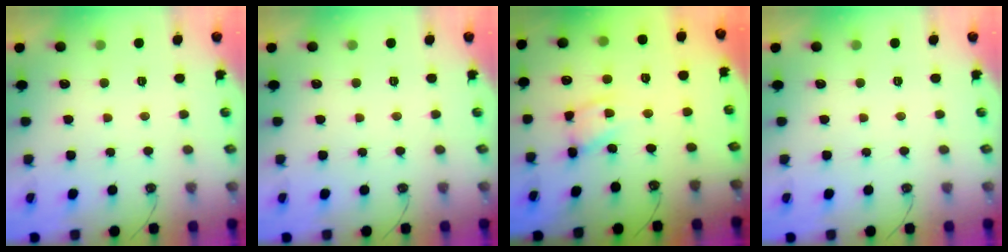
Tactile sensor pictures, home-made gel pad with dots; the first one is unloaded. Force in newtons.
{"total": 0.0}
{"total": 9.2, "press": 9.2, "slide": 0.6}
{"total": 0.0}